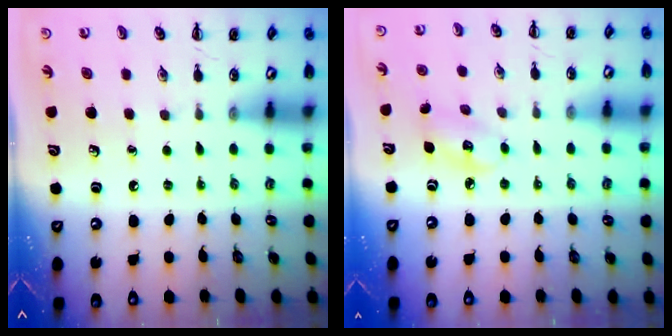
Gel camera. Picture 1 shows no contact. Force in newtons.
{"total": 5.3, "press": 5.2, "slide": 0.9}